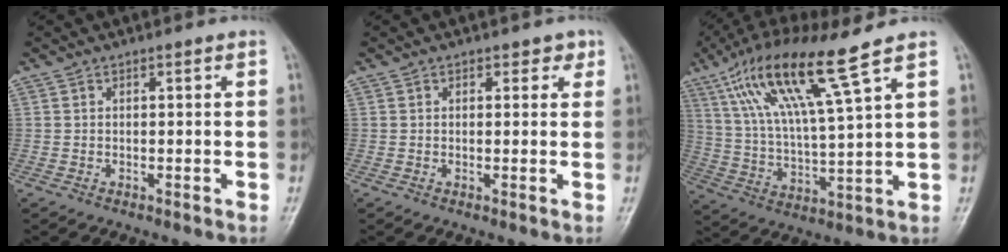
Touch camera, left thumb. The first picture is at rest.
{"total": 1.8, "force": [1.0, 1.3, 0.9], "torque": [0.005, -0.002, 0.007]}
{"total": 15.7, "force": [9.2, 1.0, 12.7], "torque": [-0.250, -0.029, 0.179]}